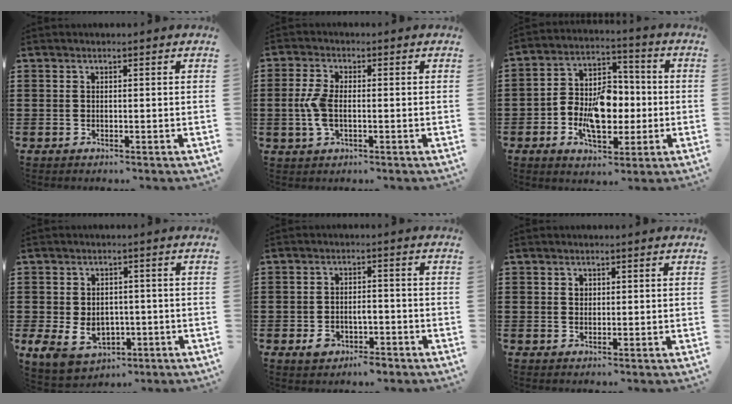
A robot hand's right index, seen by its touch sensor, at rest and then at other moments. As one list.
[{"total": 4.7, "force": [-0.8, 2.2, 4.1], "torque": [-0.102, -0.005, -0.021]}, {"total": 9.6, "force": [-1.9, 6.2, 7.1], "torque": [-0.146, 0.009, -0.037]}, {"total": 5.4, "force": [-1.4, 4.3, 3.0], "torque": [-0.074, 0.001, -0.030]}, {"total": 3.5, "force": [-2.0, 1.9, 2.1], "torque": [-0.038, 0.007, -0.039]}, {"total": 1.0, "force": [0.4, 0.9, 0.4], "torque": [-0.010, 0.004, 0.009]}]